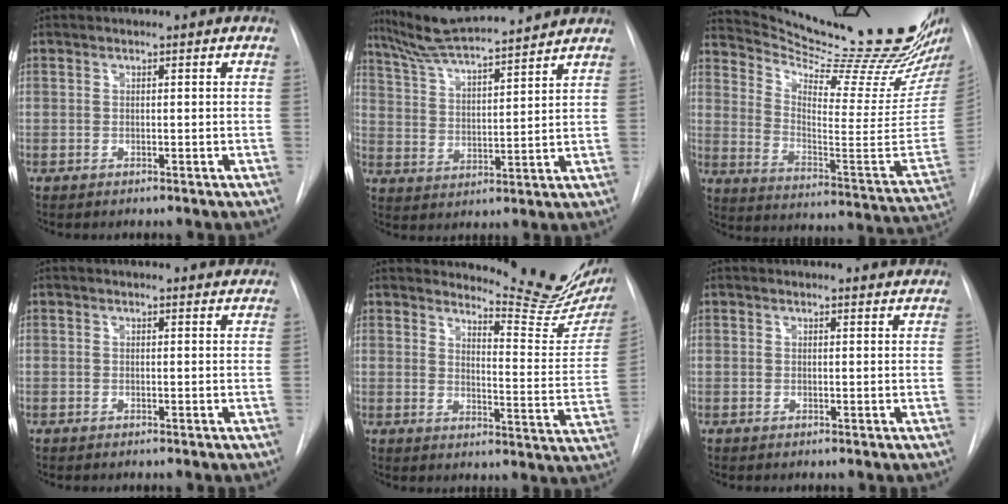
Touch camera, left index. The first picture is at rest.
{"total": 14.2, "force": [12.9, 0.3, 5.8], "torque": [-0.109, 0.011, 0.219]}
{"total": 26.7, "force": [24.2, -0.2, 11.4], "torque": [-0.180, -0.133, 0.333]}
{"total": 2.1, "force": [2.1, 0.5, 0.2], "torque": [-0.007, 0.002, 0.011]}
{"total": 13.1, "force": [12.5, 1.0, 3.9], "torque": [-0.049, -0.100, 0.138]}
{"total": 1.5, "force": [1.5, 0.0, -0.1], "torque": [-0.007, -0.007, 0.009]}